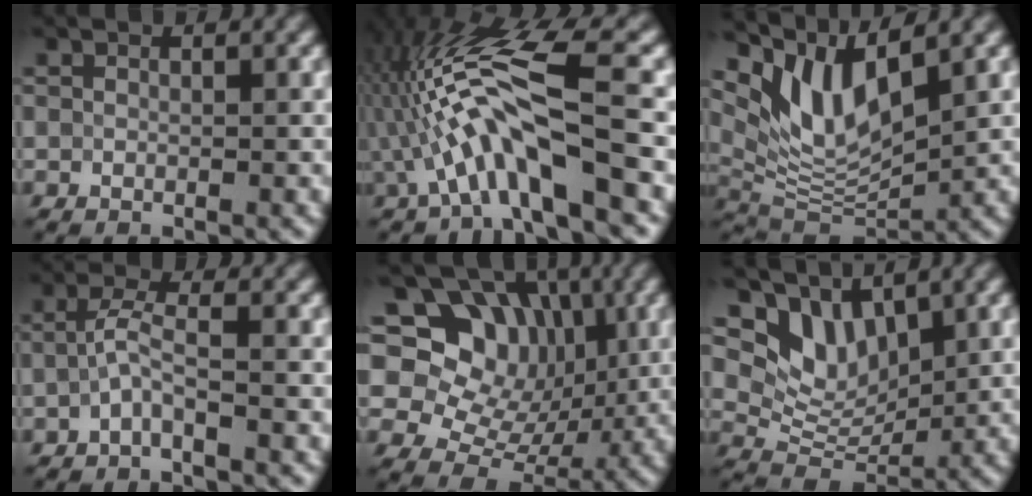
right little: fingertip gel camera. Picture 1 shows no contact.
{"total": 9.2, "force": [-2.1, 1.8, 8.7], "torque": [-0.158, 0.025, -0.039]}
{"total": 6.4, "force": [4.1, 2.1, 4.4], "torque": [-0.093, -0.007, 0.079]}
{"total": 2.0, "force": [-0.7, 0.1, 1.8], "torque": [-0.044, 0.009, -0.021]}
{"total": 11.3, "force": [4.1, 8.7, 5.9], "torque": [-0.095, 0.035, 0.047]}
{"total": 4.6, "force": [3.0, 2.6, 2.2], "torque": [-0.049, -0.010, 0.052]}